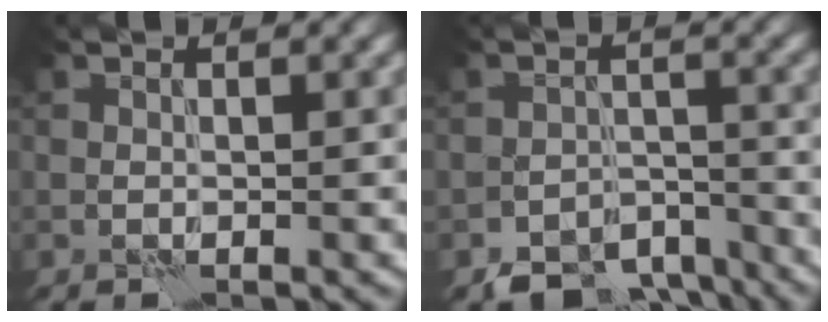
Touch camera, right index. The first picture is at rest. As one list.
[{"total": 6.7, "force": [-5.4, 3.5, 2.0], "torque": [-0.020, -0.012, -0.086]}]